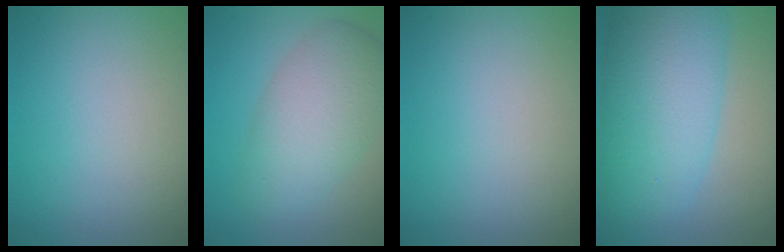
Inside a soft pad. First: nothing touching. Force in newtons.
{"total": 5.9, "press": 5.9, "slide": 0.0}
{"total": 0.0}
{"total": 9.8, "press": 9.8, "slide": 0.2}